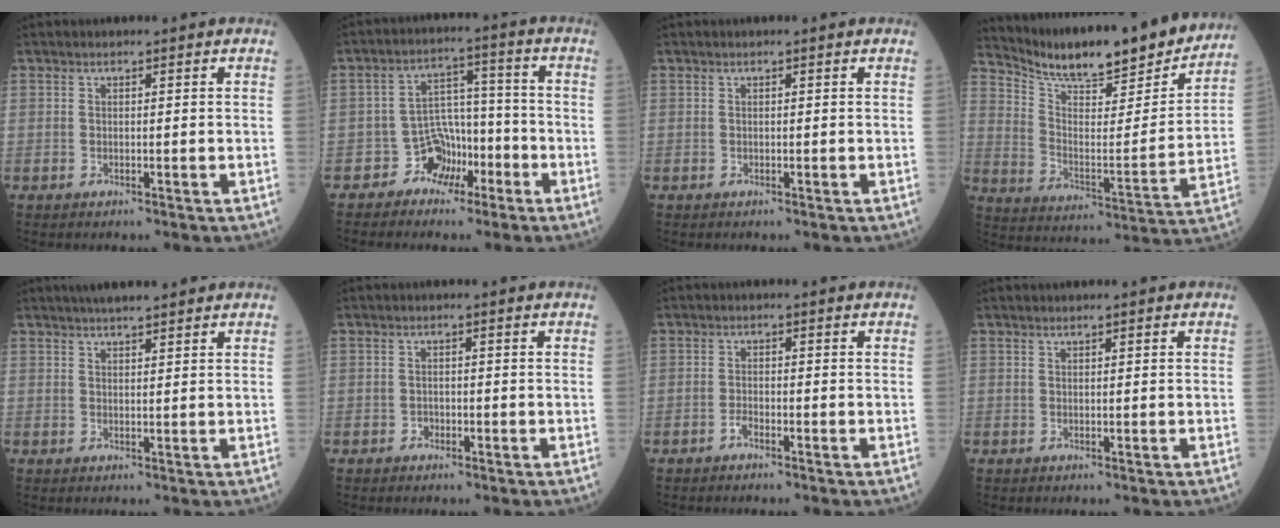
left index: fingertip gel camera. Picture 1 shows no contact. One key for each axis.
{"total": 5.8, "fx": -3.6, "fy": 4.4, "fz": 1.5, "tx": -0.021, "ty": 0.020, "tz": -0.059}
{"total": 0.0}
{"total": 21.1, "fx": 19.3, "fy": 2.7, "fz": 8.0, "tx": -0.139, "ty": -0.038, "tz": 0.281}
{"total": 6.1, "fx": 5.2, "fy": 0.7, "fz": 3.1, "tx": -0.044, "ty": 0.025, "tz": 0.077}
{"total": 0.8, "fx": -0.5, "fy": 0.6, "fz": 0.2, "tx": -0.002, "ty": 0.003, "tz": -0.011}
{"total": 1.0, "fx": -0.8, "fy": 0.2, "fz": 0.6, "tx": -0.012, "ty": 0.001, "tz": -0.017}
{"total": 0.7, "fx": 0.5, "fy": 0.1, "fz": 0.5, "tx": -0.012, "ty": 0.003, "tz": 0.009}